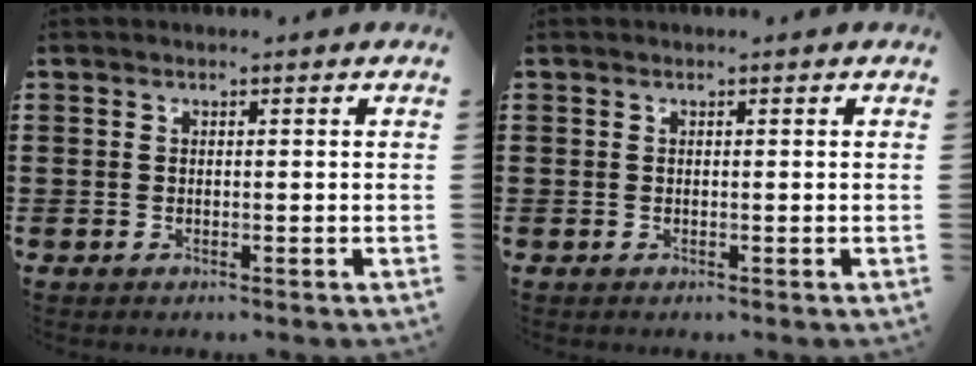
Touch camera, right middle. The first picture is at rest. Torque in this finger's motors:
{"motor_torque": [0.01, -0.02, 0.00, 0.01]}